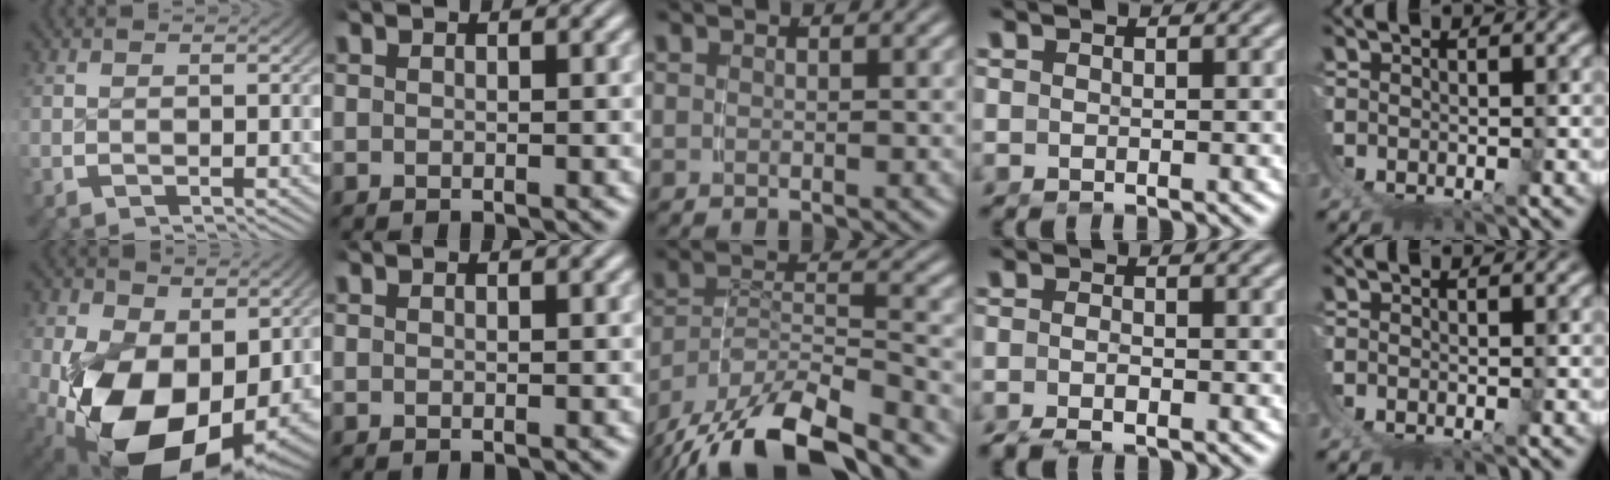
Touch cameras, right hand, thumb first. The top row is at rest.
{"thumb": {"total": 19.1, "force": [-4.1, 12.3, 14.0], "torque": [-0.268, -0.094, -0.023]}, "middle": {"total": 9.6, "force": [-6.5, 4.8, 5.1], "torque": [-0.097, -0.024, -0.102]}, "ring": {"total": 3.0, "force": [-2.1, 1.5, 1.5], "torque": [-0.037, -0.012, -0.033]}}